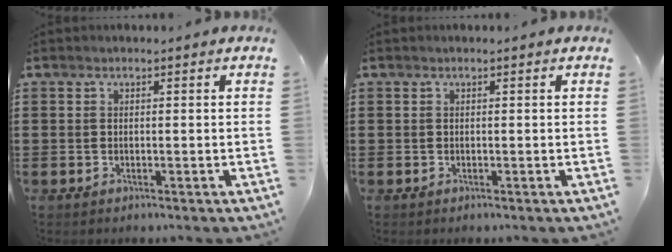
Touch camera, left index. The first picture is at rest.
{"total": 0.0}